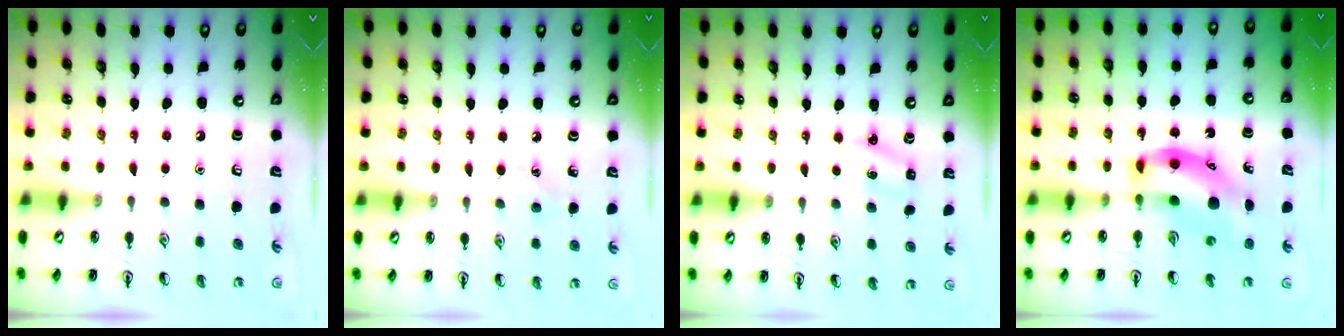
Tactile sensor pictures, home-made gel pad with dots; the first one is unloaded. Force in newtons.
{"total": 5.3, "press": 5.0, "slide": 1.6}
{"total": 2.5, "press": 2.3, "slide": 0.8}
{"total": 11.6, "press": 11.1, "slide": 3.3}